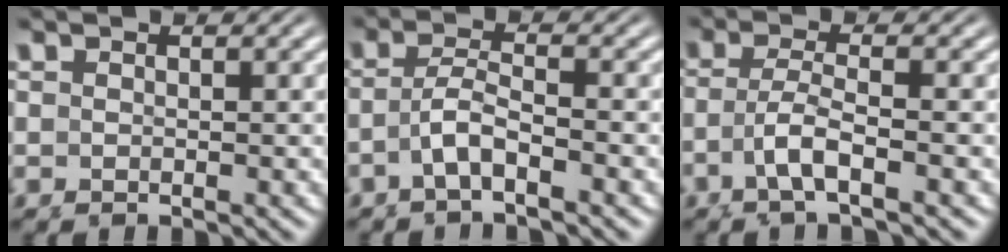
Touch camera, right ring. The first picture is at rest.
{"total": 2.6, "force": [-1.2, 0.6, 2.2], "torque": [-0.045, -0.003, -0.021]}
{"total": 3.2, "force": [-1.1, 0.8, 2.8], "torque": [-0.067, -0.016, -0.010]}